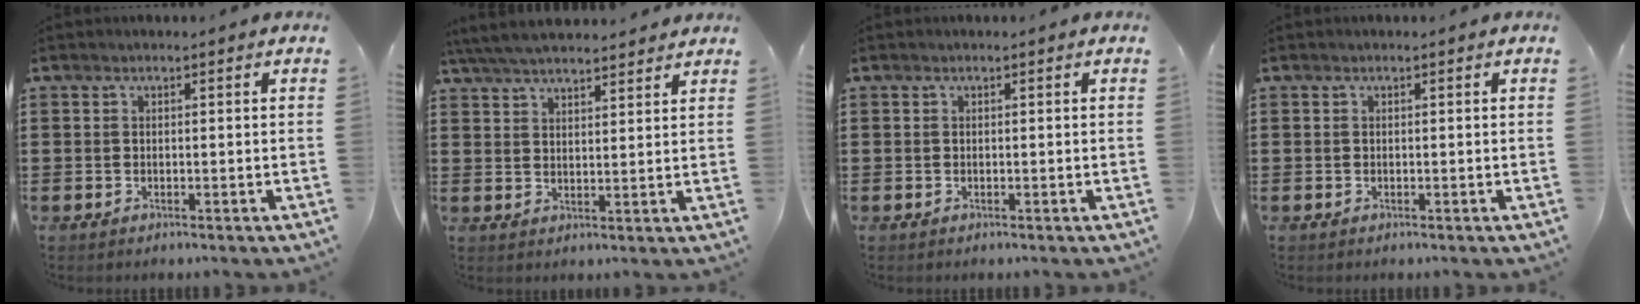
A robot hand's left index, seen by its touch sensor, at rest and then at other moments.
{"total": 5.3, "force": [5.0, 0.6, 1.7], "torque": [-0.048, -0.013, 0.092]}
{"total": 0.0}
{"total": 0.0}